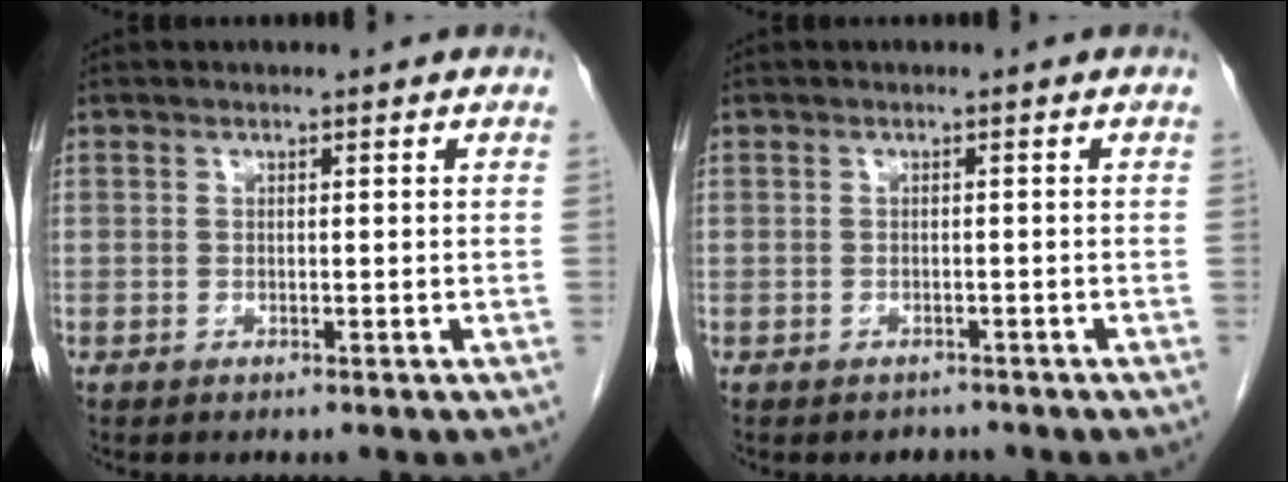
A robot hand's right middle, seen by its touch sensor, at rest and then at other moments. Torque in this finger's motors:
{"motor_torque": [0.34, -0.20, -0.13, -0.01]}